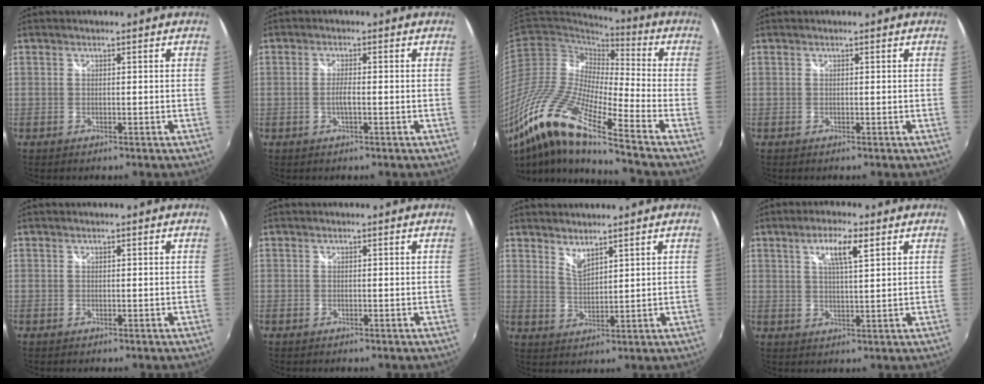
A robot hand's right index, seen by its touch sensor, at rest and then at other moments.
{"total": 2.0, "force": [-0.6, 0.2, 1.9], "torque": [-0.038, -0.003, -0.011]}
{"total": 22.8, "force": [-14.4, 2.9, 17.4], "torque": [-0.320, -0.046, -0.298]}
{"total": 0.0}
{"total": 0.0}
{"total": 0.0}
{"total": 3.6, "force": [3.2, 0.6, 1.6], "torque": [-0.026, -0.006, 0.056]}
{"total": 6.1, "force": [2.9, 1.1, 5.2], "torque": [-0.094, 0.004, 0.049]}